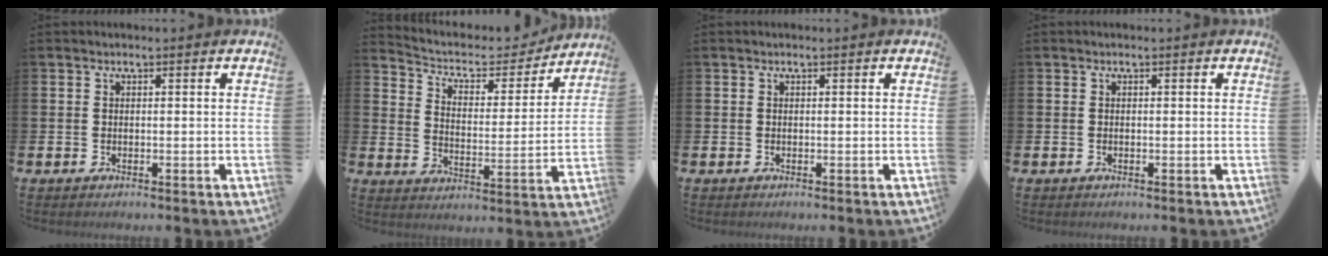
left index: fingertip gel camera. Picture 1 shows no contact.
{"total": 6.0, "force": [5.5, 2.1, 1.3], "torque": [-0.054, -0.043, 0.088]}
{"total": 0.0}
{"total": 0.0}